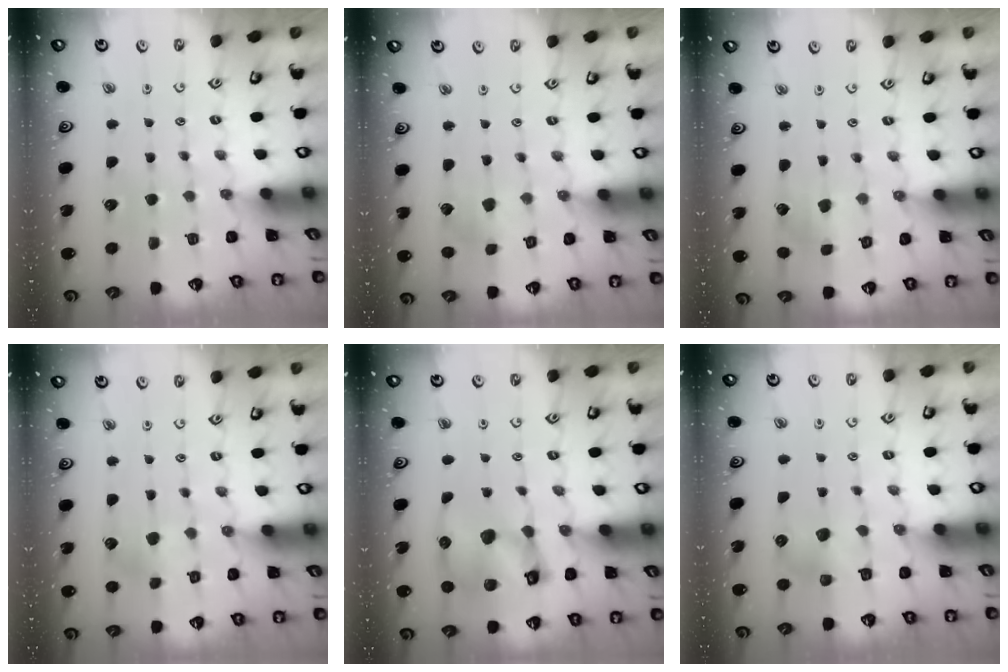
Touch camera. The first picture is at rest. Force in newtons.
{"total": 2.7, "press": 2.7, "slide": 0.3}
{"total": 2.8, "press": 2.8, "slide": 0.4}
{"total": 5.4, "press": 5.3, "slide": 0.9}
{"total": 12.3, "press": 12.2, "slide": 1.6}
{"total": 5.1, "press": 5.1, "slide": 0.4}